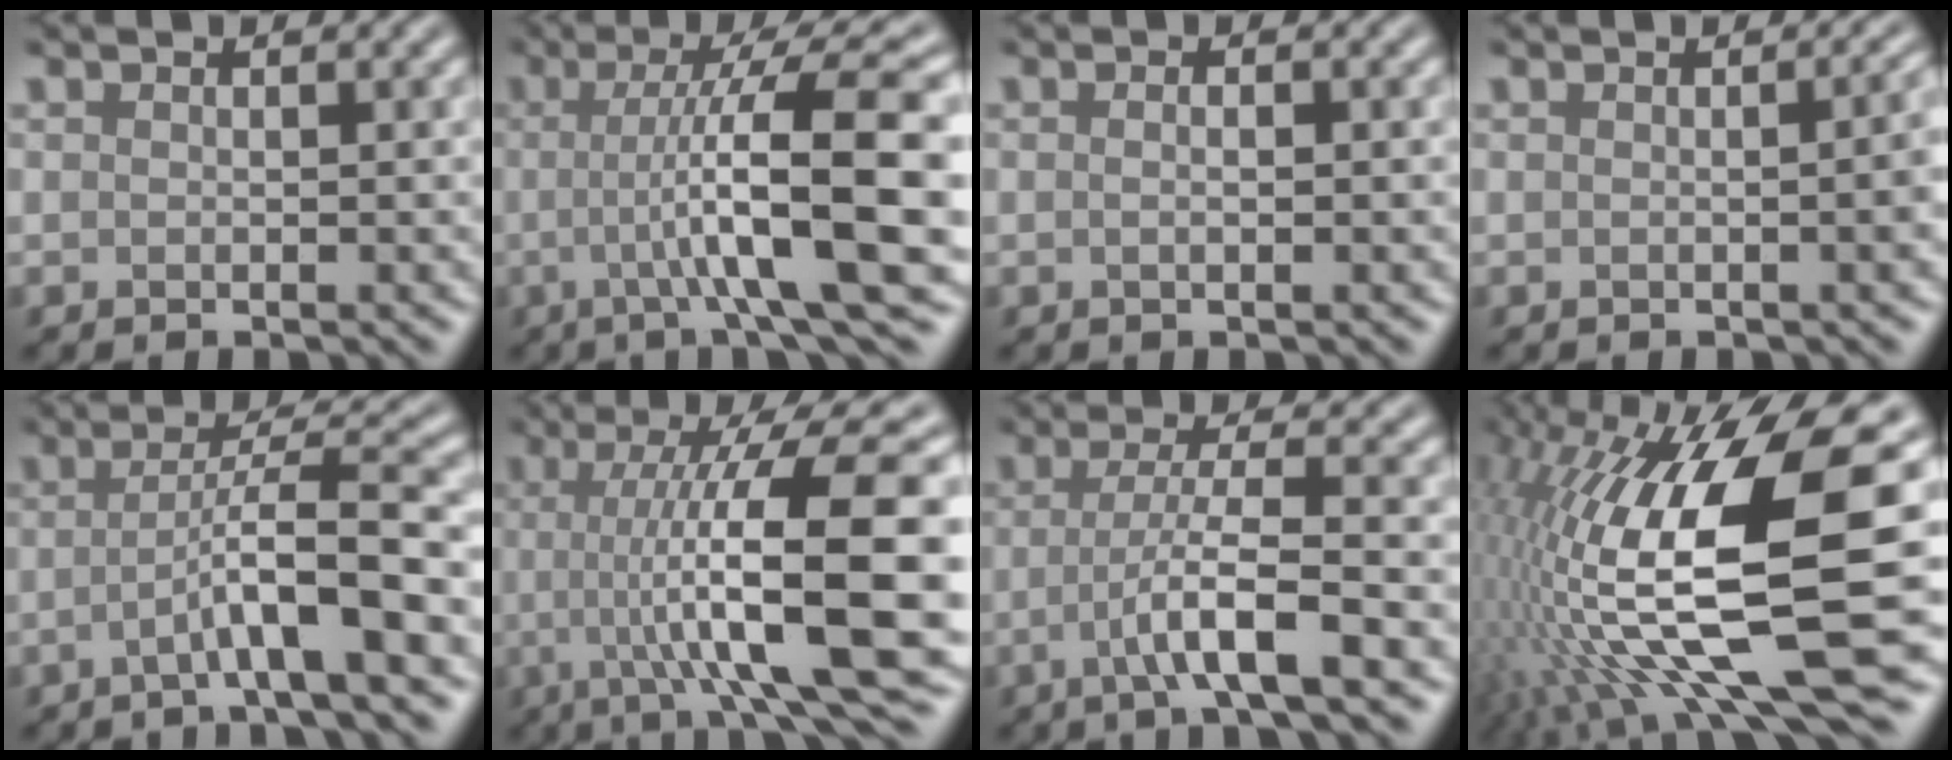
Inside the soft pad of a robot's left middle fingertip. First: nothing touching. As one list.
[{"total": 11.5, "force": [-0.6, 1.9, 11.4], "torque": [-0.140, 0.018, -0.010]}, {"total": 1.7, "force": [0.5, 0.9, 1.4], "torque": [0.004, 0.000, -0.009]}, {"total": 4.8, "force": [0.0, 2.2, 4.3], "torque": [-0.005, 0.022, -0.003]}, {"total": 5.7, "force": [-1.4, 0.5, 5.5], "torque": [-0.085, 0.022, -0.032]}, {"total": 13.1, "force": [-0.4, 2.6, 12.8], "torque": [-0.168, 0.016, -0.004]}, {"total": 5.0, "force": [-1.6, 0.6, 4.7], "torque": [-0.079, 0.008, -0.033]}, {"total": 15.6, "force": [0.5, 5.0, 14.8], "torque": [-0.279, -0.001, 0.020]}]